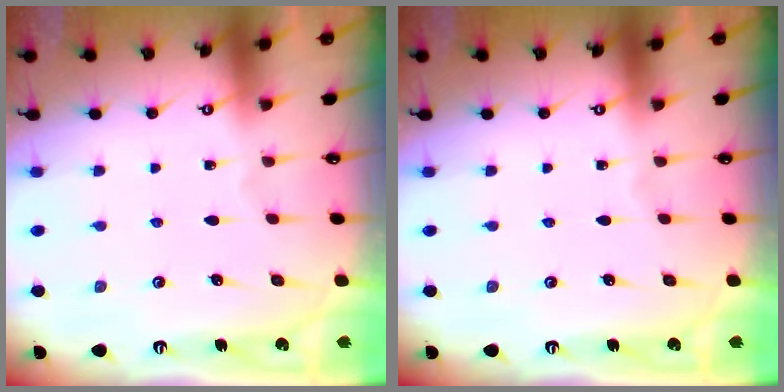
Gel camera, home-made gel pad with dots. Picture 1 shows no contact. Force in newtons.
{"total": 0.0}